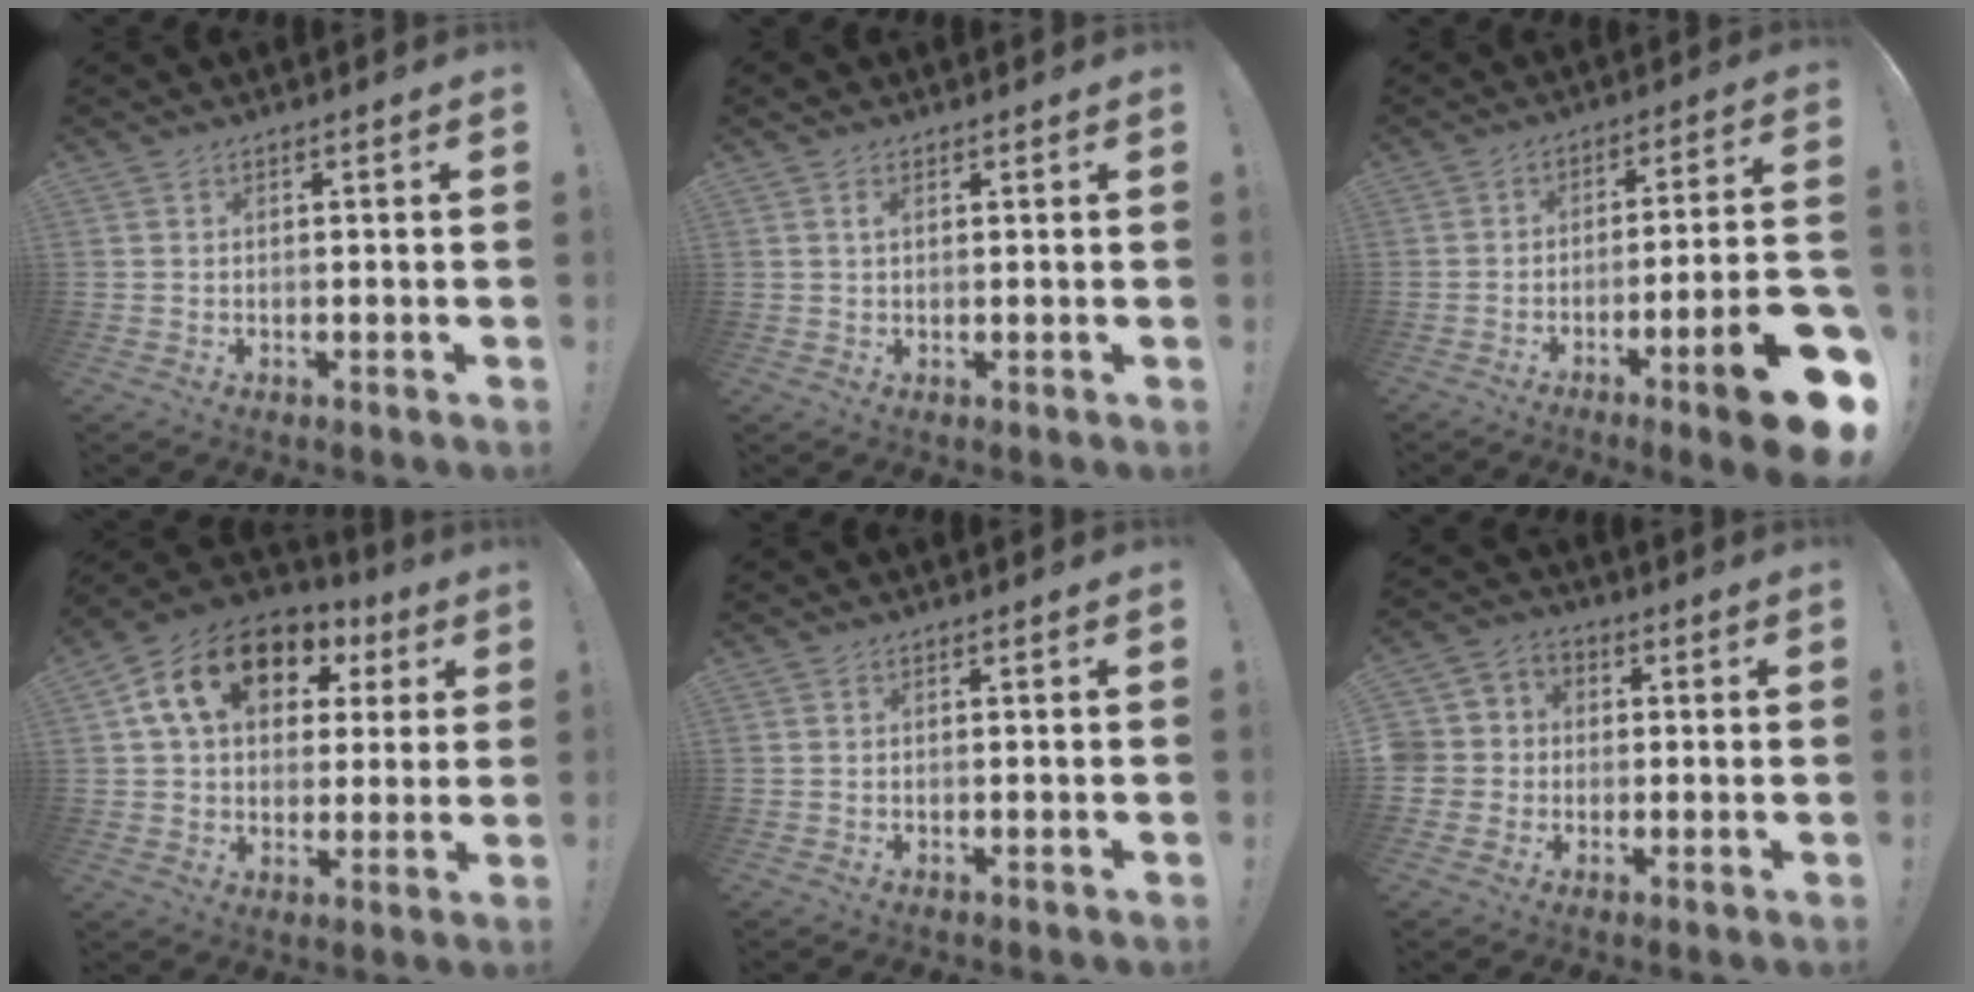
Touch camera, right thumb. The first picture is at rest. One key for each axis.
{"total": 1.6, "fx": 0.8, "fy": 0.8, "fz": 1.1, "tx": -0.011, "ty": -0.003, "tz": 0.013}
{"total": 16.0, "fx": -7.8, "fy": 1.8, "fz": 13.9, "tx": -0.193, "ty": 0.032, "tz": -0.117}
{"total": 18.0, "fx": 7.2, "fy": 12.5, "fz": 10.8, "tx": -0.178, "ty": -0.008, "tz": 0.135}
{"total": 0.0}
{"total": 6.8, "fx": -1.0, "fy": 6.4, "fz": 2.0, "tx": -0.038, "ty": 0.013, "tz": -0.017}